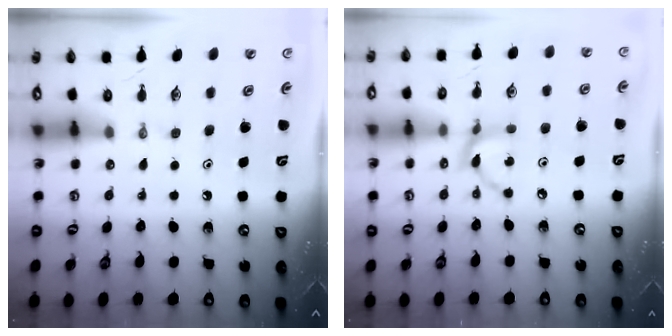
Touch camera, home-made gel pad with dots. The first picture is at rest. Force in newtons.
{"total": 7.3, "press": 7.3, "slide": 0.3}